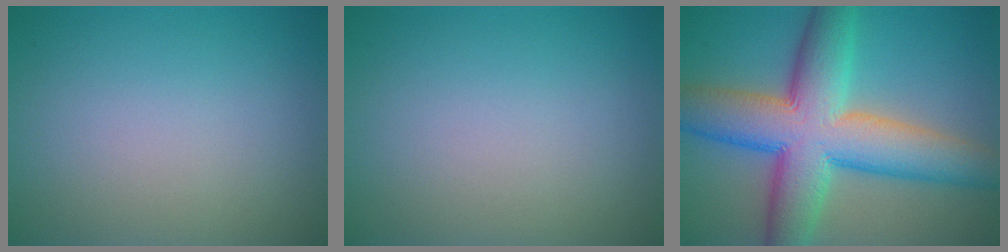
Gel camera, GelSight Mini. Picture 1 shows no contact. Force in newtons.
{"total": 0.0}
{"total": 12.2, "press": 12.2, "slide": 0.4}